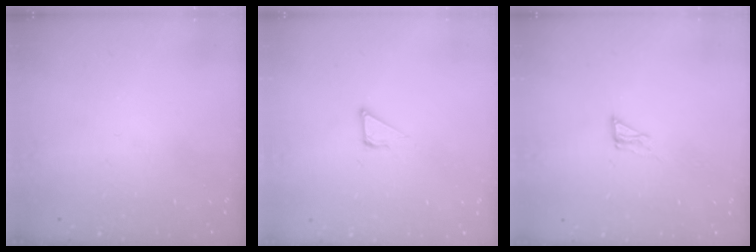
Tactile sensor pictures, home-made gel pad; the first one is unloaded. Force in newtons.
{"total": 3.9, "press": 3.9, "slide": 0.3}
{"total": 4.3, "press": 4.2, "slide": 0.3}